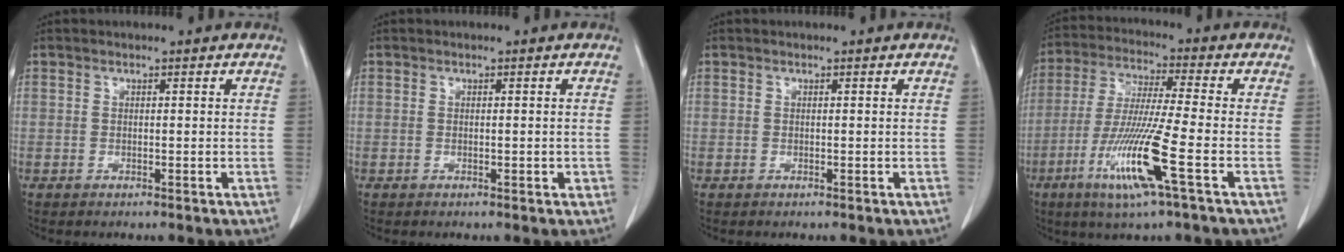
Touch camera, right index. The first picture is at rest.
{"total": 0.8, "force": [-0.1, 0.3, 0.7], "torque": [-0.012, 0.000, 0.002]}
{"total": 0.0}
{"total": 13.8, "force": [-5.5, -0.8, 12.6], "torque": [-0.260, -0.026, -0.108]}